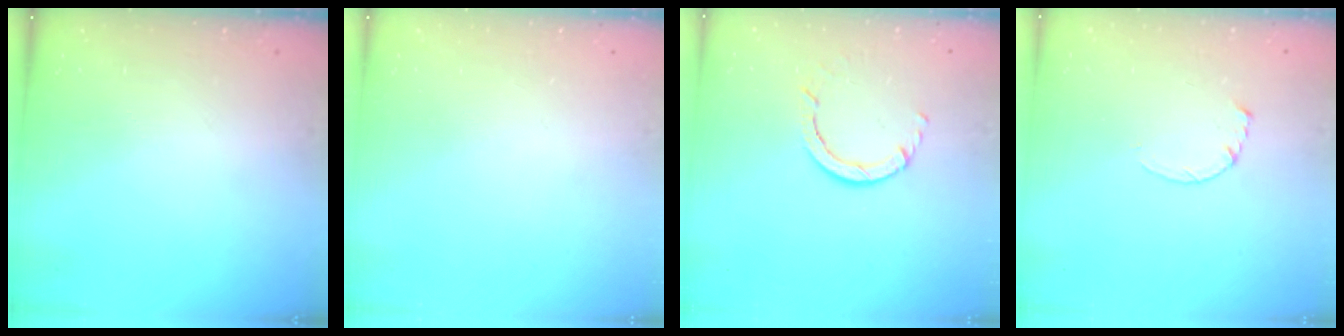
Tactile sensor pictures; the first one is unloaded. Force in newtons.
{"total": 0.0}
{"total": 3.0, "press": 3.0, "slide": 0.4}
{"total": 3.5, "press": 3.5, "slide": 0.4}